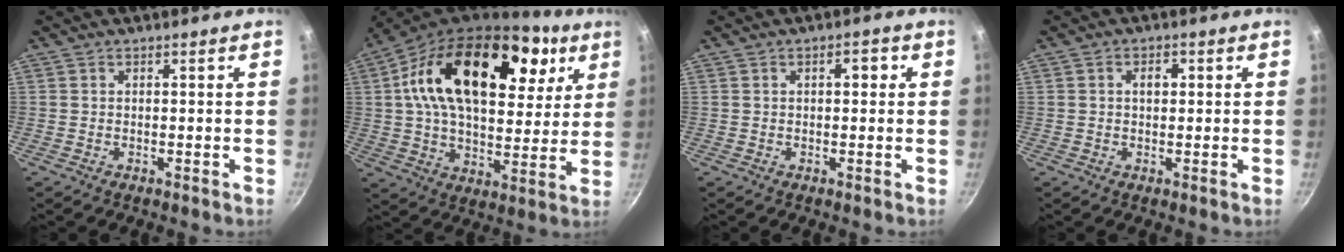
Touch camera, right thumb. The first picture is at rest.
{"total": 27.8, "force": [11.0, 15.9, 19.9], "torque": [-0.309, -0.009, 0.164]}
{"total": 2.6, "force": [0.7, 1.3, 2.1], "torque": [-0.023, 0.007, 0.007]}
{"total": 3.0, "force": [0.6, 2.0, 2.2], "torque": [-0.018, 0.006, 0.007]}